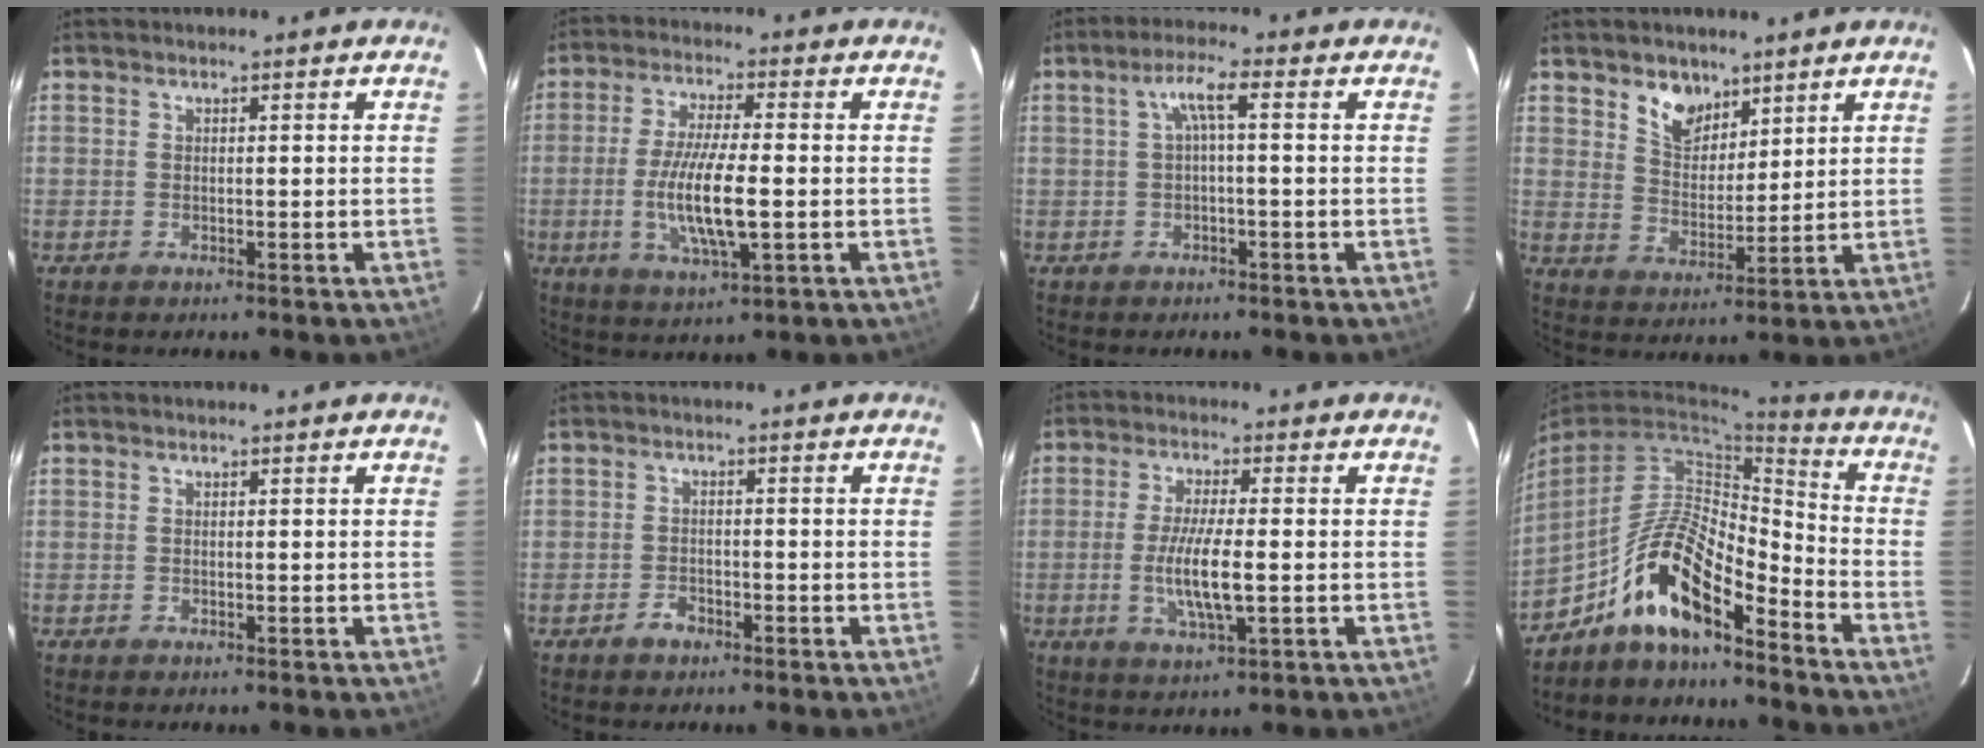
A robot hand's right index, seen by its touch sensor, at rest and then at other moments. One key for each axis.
{"total": 11.0, "fx": -1.8, "fy": 2.2, "fz": 10.7, "tx": -0.207, "ty": -0.010, "tz": -0.035}
{"total": 4.2, "fx": -0.2, "fy": 0.6, "fz": 4.2, "tx": -0.084, "ty": 0.012, "tz": 0.000}
{"total": 7.2, "fx": 5.0, "fy": 4.5, "fz": 2.8, "tx": -0.041, "ty": 0.005, "tz": 0.095}
{"total": 0.0}
{"total": 2.7, "fx": -1.9, "fy": 1.8, "fz": 0.6, "tx": -0.011, "ty": 0.007, "tz": -0.031}
{"total": 8.2, "fx": -1.3, "fy": 1.5, "fz": 8.0, "tx": -0.155, "ty": -0.009, "tz": -0.024}
{"total": 12.8, "fx": -9.4, "fy": 3.5, "fz": 8.0, "tx": -0.158, "ty": 0.012, "tz": -0.178}